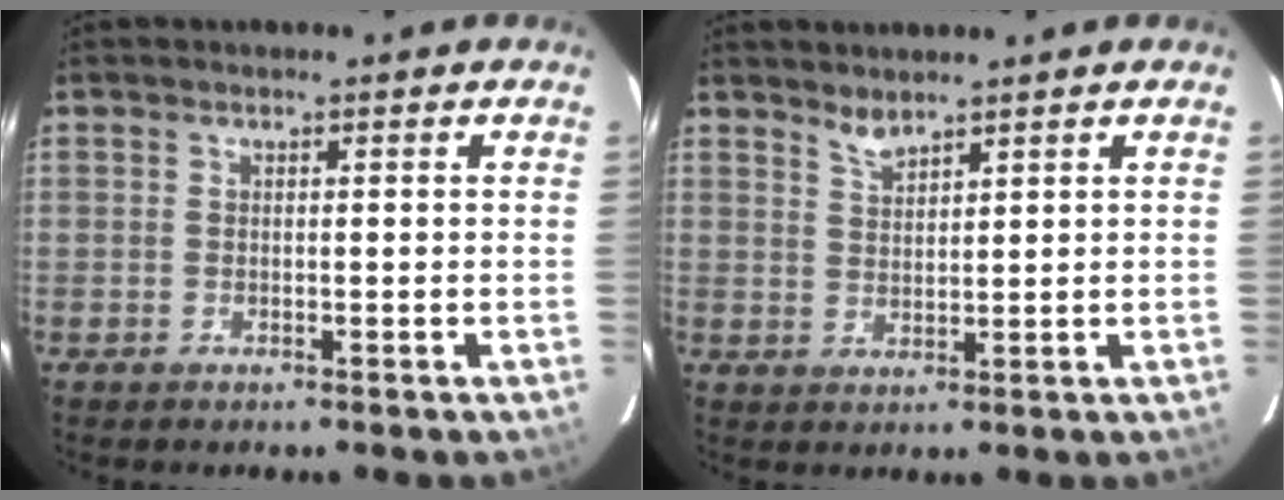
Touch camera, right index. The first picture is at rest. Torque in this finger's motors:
{"motor_torque": [0.07, 0.07, 0.00, 0.01]}